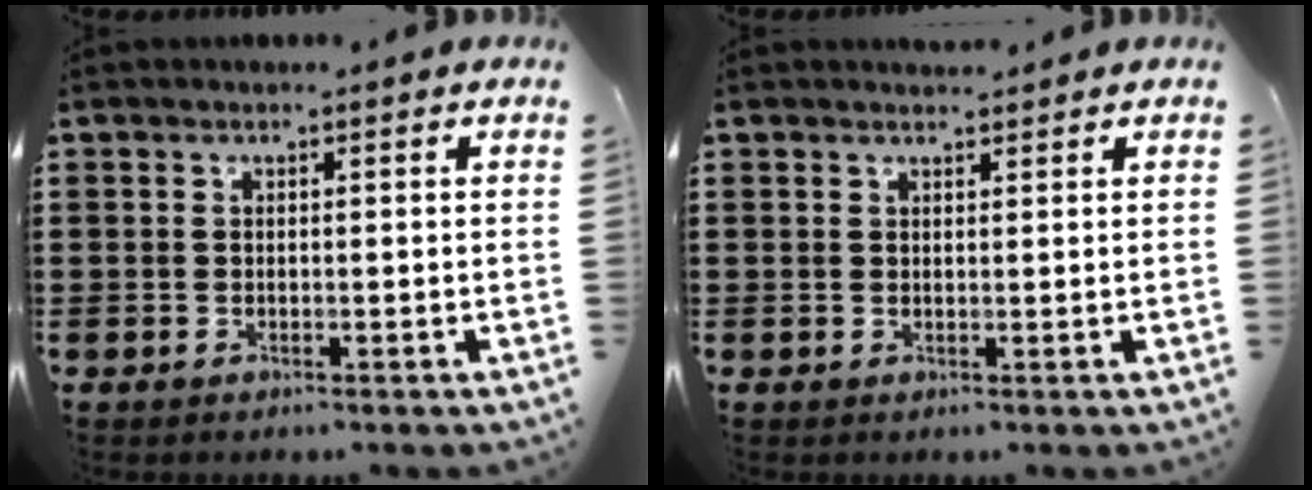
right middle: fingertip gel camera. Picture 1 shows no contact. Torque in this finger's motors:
{"motor_torque": [0.00, 0.00, 0.00, 0.00]}